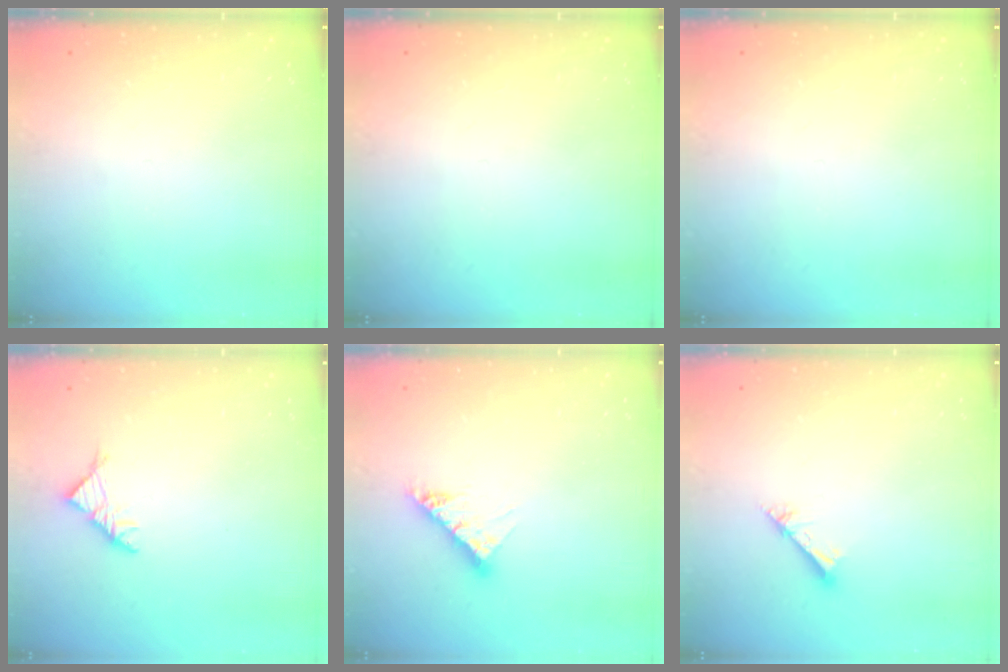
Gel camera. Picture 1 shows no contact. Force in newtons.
{"total": 0.0}
{"total": 0.0}
{"total": 3.5, "press": 3.4, "slide": 0.9}
{"total": 8.6, "press": 8.5, "slide": 0.9}
{"total": 2.6, "press": 2.6, "slide": 0.2}